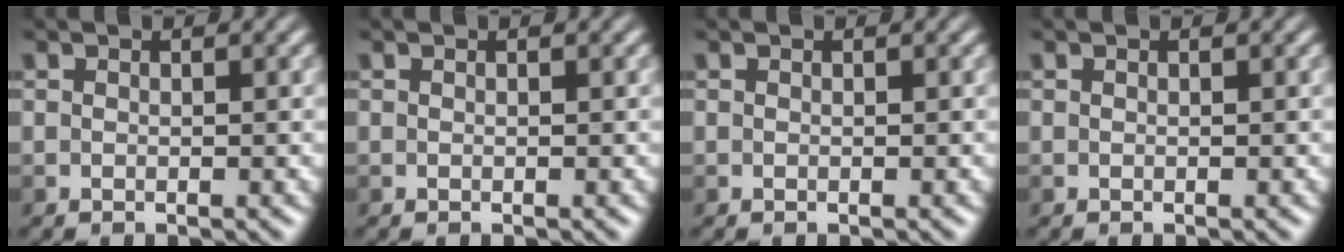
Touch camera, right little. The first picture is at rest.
{"total": 0.0}
{"total": 0.0}
{"total": 0.0}